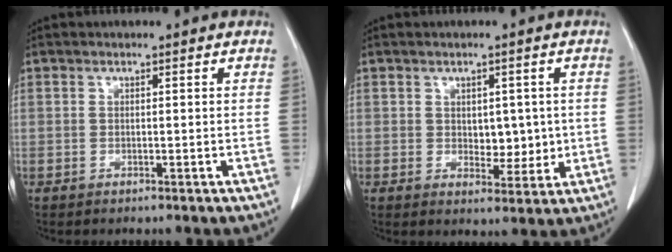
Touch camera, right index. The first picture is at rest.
{"total": 4.8, "force": [0.3, 2.8, 3.9], "torque": [-0.045, -0.004, 0.014]}